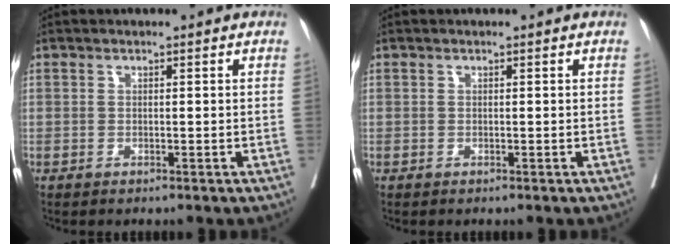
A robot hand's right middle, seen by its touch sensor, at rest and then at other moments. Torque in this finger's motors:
{"motor_torque": [0.00, 0.00, 0.00, 0.00]}